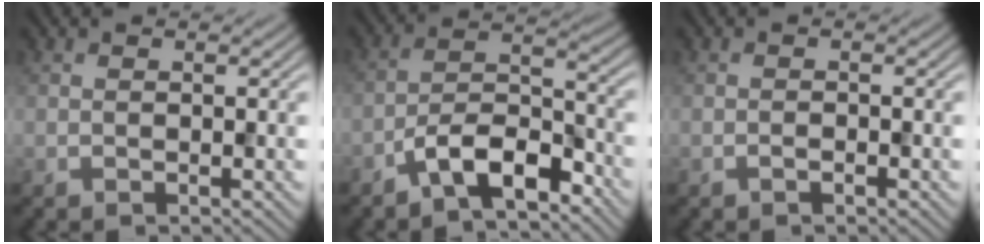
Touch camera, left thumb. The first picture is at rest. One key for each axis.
{"total": 7.7, "fx": -5.3, "fy": 2.5, "fz": 4.9, "tx": -0.088, "ty": 0.010, "tz": -0.112}
{"total": 0.8, "fx": -0.5, "fy": 0.2, "fz": 0.5, "tx": -0.009, "ty": 0.001, "tz": -0.009}